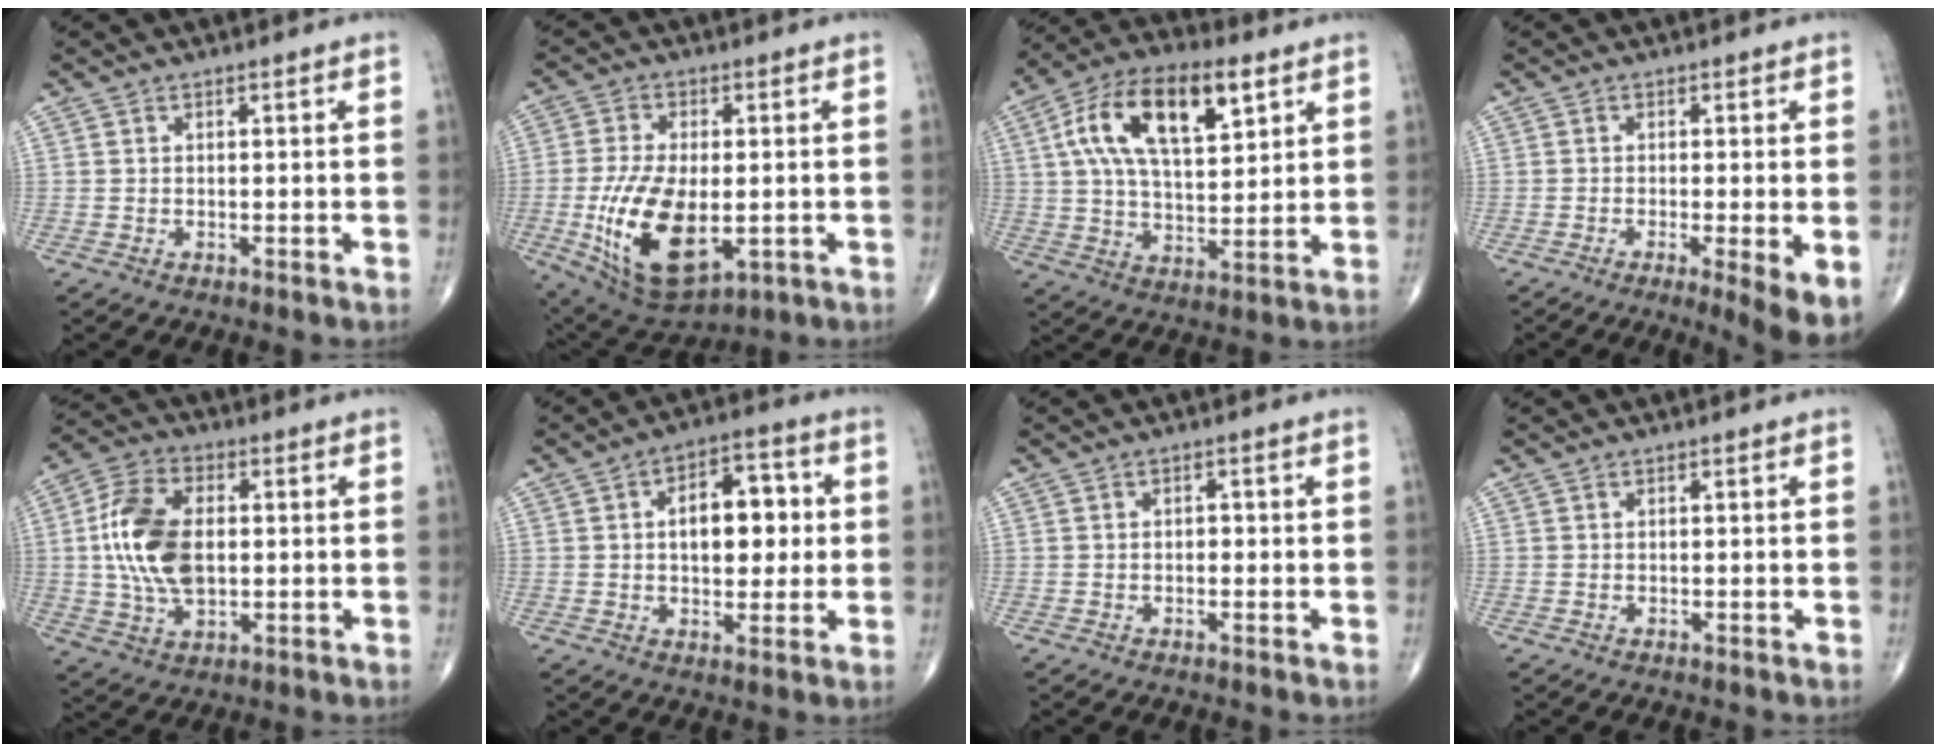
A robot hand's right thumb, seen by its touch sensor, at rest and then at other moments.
{"total": 16.7, "force": [-3.1, 8.6, 14.0], "torque": [-0.264, -0.013, -0.035]}
{"total": 18.4, "force": [6.9, 8.6, 14.8], "torque": [-0.250, 0.002, 0.118]}
{"total": 6.3, "force": [-2.0, 0.8, 5.9], "torque": [-0.096, -0.018, -0.036]}
{"total": 14.4, "force": [0.7, 8.6, 11.5], "torque": [-0.221, 0.011, 0.011]}
{"total": 11.7, "force": [1.3, 6.7, 9.5], "torque": [-0.103, 0.015, 0.017]}
{"total": 1.0, "force": [-0.2, 0.7, 0.7], "torque": [-0.005, 0.005, -0.005]}
{"total": 0.0}